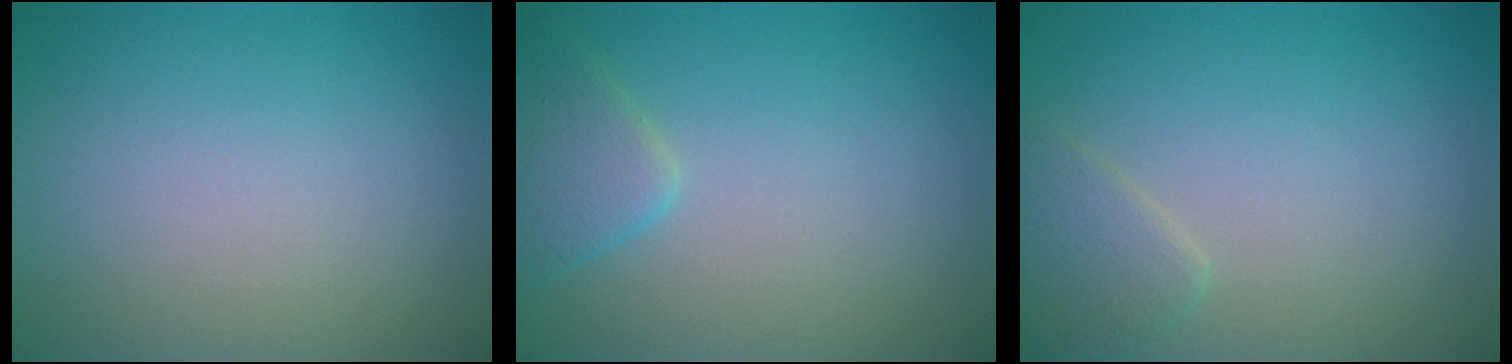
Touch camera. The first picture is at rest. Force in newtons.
{"total": 2.5, "press": 2.5, "slide": 0.2}
{"total": 1.9, "press": 1.9, "slide": 0.1}